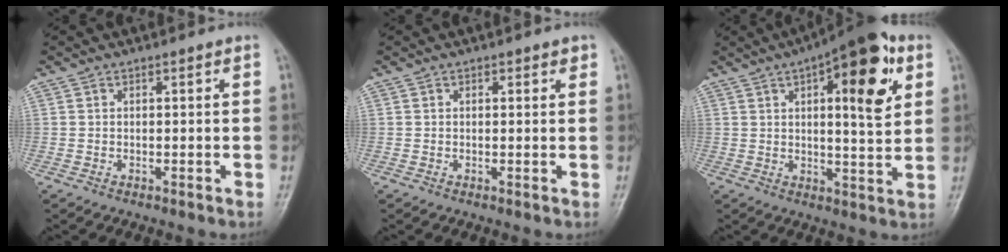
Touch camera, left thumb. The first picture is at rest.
{"total": 1.0, "force": [0.6, 0.6, 0.5], "torque": [0.006, -0.003, 0.004]}
{"total": 16.6, "force": [6.4, 5.7, 14.3], "torque": [-0.165, -0.010, 0.082]}